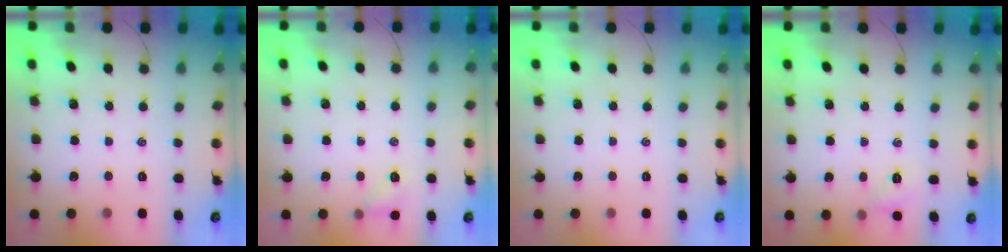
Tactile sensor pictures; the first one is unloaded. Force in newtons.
{"total": 5.2, "press": 4.9, "slide": 1.5}
{"total": 0.0}
{"total": 3.2, "press": 3.2, "slide": 0.3}